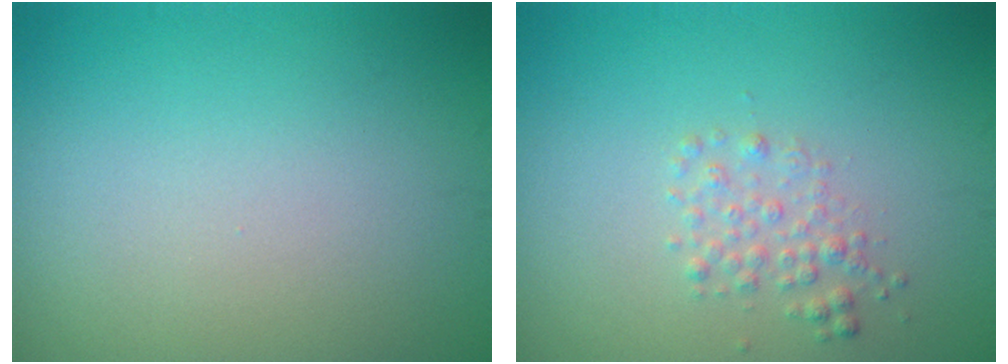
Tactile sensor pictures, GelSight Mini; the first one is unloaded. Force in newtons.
{"total": 1.6, "press": 1.6, "slide": 0.0}